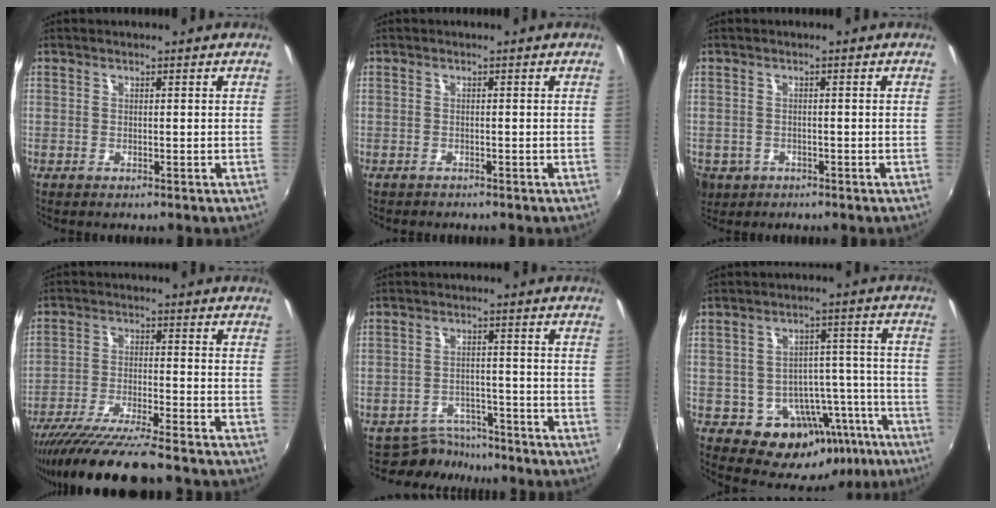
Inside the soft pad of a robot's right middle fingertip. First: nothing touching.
{"total": 1.1, "force": [-1.0, 0.3, 0.2], "torque": [-0.009, -0.001, -0.015]}
{"total": 6.7, "force": [-2.6, 5.5, 2.7], "torque": [-0.076, -0.012, -0.037]}
{"total": 14.8, "force": [-12.7, 0.1, 7.6], "torque": [-0.155, -0.033, -0.218]}
{"total": 6.0, "force": [-5.6, 2.1, -0.3], "torque": [-0.008, 0.009, -0.089]}
{"total": 15.6, "force": [-8.5, 11.1, 6.9], "torque": [-0.109, 0.033, -0.078]}